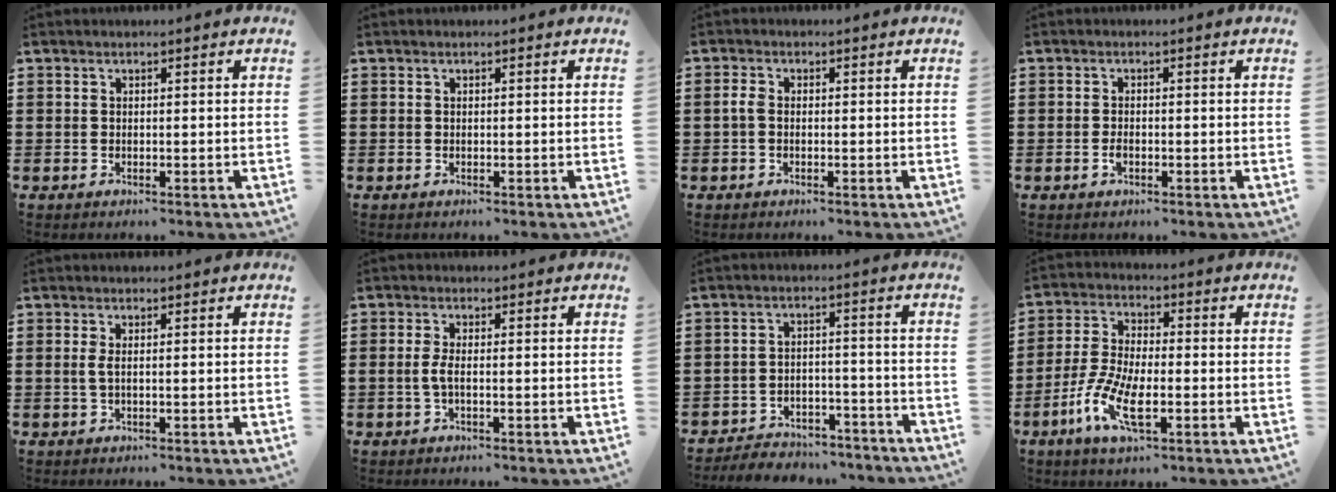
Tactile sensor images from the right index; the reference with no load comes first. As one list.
[{"total": 0.0}, {"total": 1.6, "force": [-0.4, 0.9, 1.2], "torque": [-0.040, -0.005, -0.013]}, {"total": 1.4, "force": [-0.6, 0.6, 1.1], "torque": [-0.031, -0.005, -0.012]}, {"total": 1.5, "force": [0.0, 0.2, 1.5], "torque": [-0.037, -0.005, -0.003]}, {"total": 2.3, "force": [-0.6, 0.4, 2.2], "torque": [-0.064, -0.010, -0.018]}, {"total": 4.6, "force": [-4.4, 1.0, 0.3], "torque": [-0.007, 0.010, -0.091]}, {"total": 8.8, "force": [-3.6, 2.9, 7.5], "torque": [-0.183, -0.016, -0.072]}]